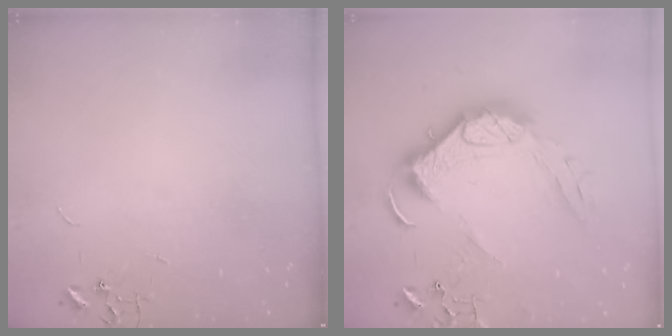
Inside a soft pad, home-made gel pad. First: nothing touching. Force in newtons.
{"total": 18.8, "press": 18.7, "slide": 2.0}